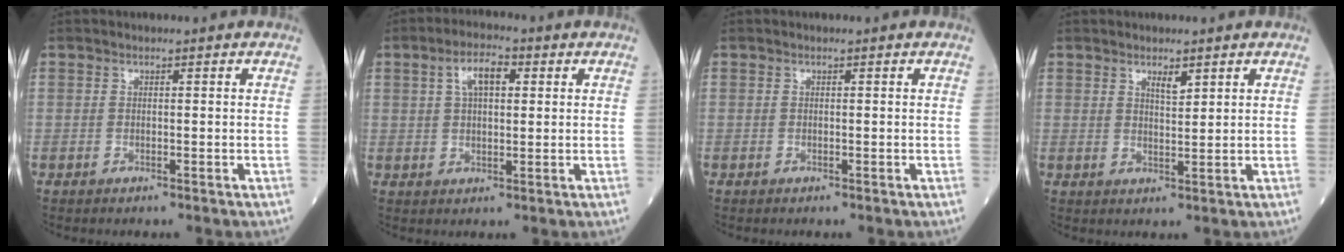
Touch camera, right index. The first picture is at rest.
{"total": 5.6, "force": [1.9, 2.2, 4.7], "torque": [-0.089, 0.015, 0.035]}
{"total": 0.0}
{"total": 2.2, "force": [1.5, 0.4, 1.5], "torque": [-0.027, -0.004, 0.027]}